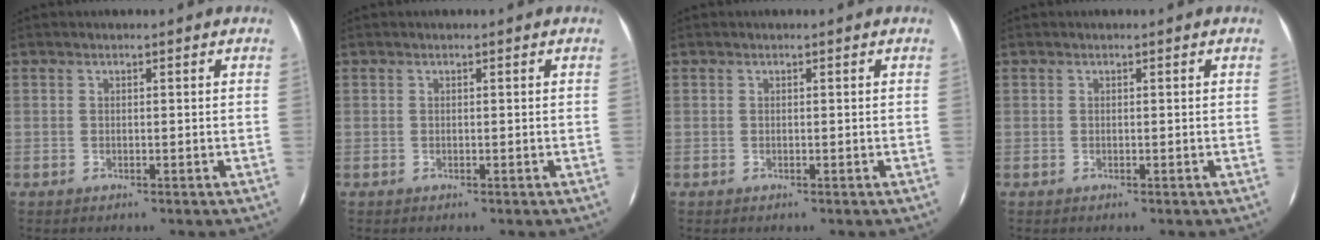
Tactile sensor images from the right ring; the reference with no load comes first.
{"total": 0.0}
{"total": 0.0}
{"total": 0.0}